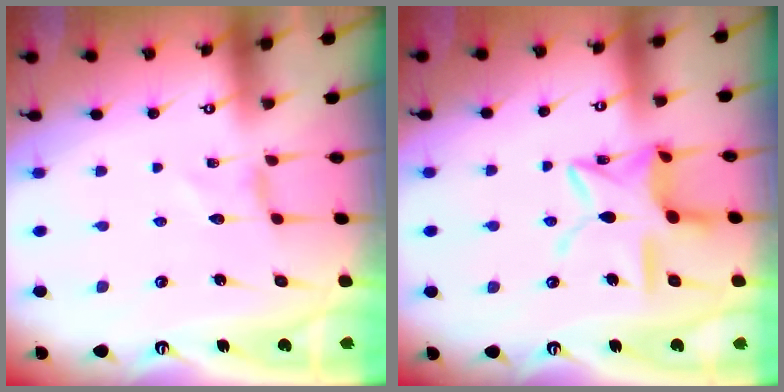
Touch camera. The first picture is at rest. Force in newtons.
{"total": 13.3, "press": 13.3, "slide": 0.9}